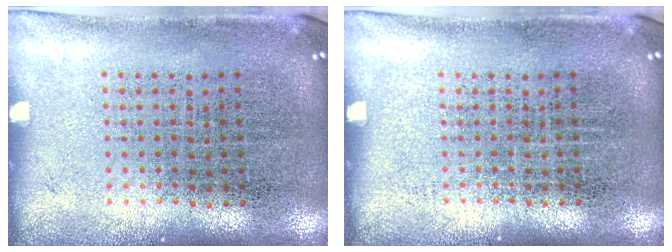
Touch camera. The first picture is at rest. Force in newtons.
{"total": 0.0}